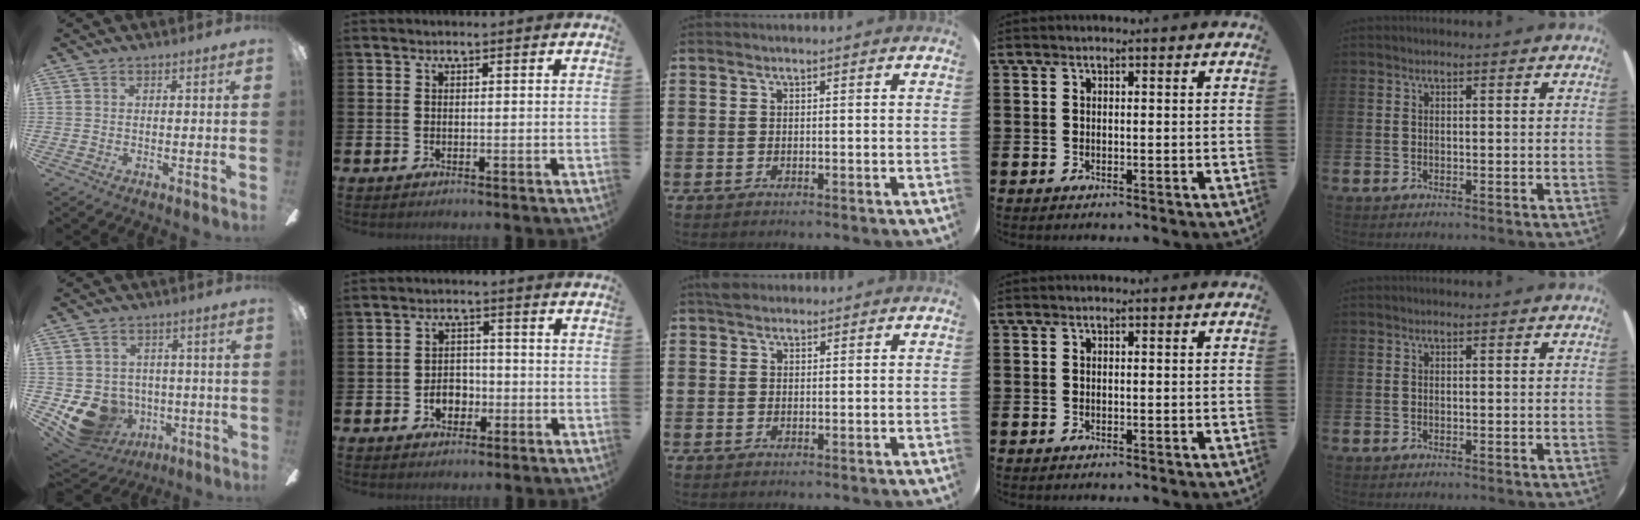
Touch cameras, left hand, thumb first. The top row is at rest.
{"thumb": {"total": 12.6, "force": [-4.1, 10.3, 5.9], "torque": [-0.131, 0.018, -0.066]}, "index": {"total": 3.7, "force": [-1.2, 2.7, 2.3], "torque": [-0.023, -0.005, -0.029]}, "middle": {"total": 1.8, "force": [1.6, 0.8, 0.3], "torque": [-0.001, 0.002, 0.030]}}